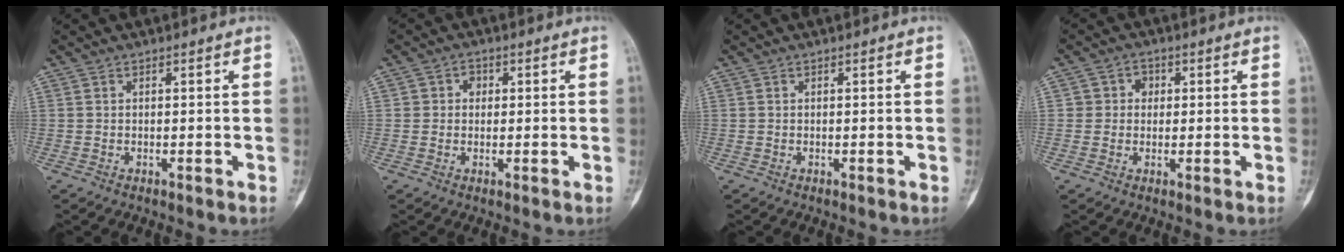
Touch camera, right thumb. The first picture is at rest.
{"total": 2.6, "force": [0.4, 2.4, 1.0], "torque": [0.003, 0.005, 0.002]}
{"total": 0.0}
{"total": 3.4, "force": [0.5, 3.2, 1.0], "torque": [0.010, 0.007, 0.003]}